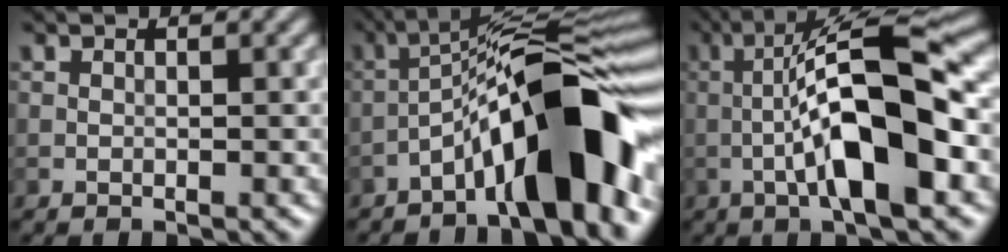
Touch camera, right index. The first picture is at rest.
{"total": 12.1, "force": [-5.8, 2.6, 10.3], "torque": [-0.157, 0.027, -0.098]}
{"total": 10.7, "force": [-1.9, 2.4, 10.3], "torque": [-0.169, 0.023, -0.039]}